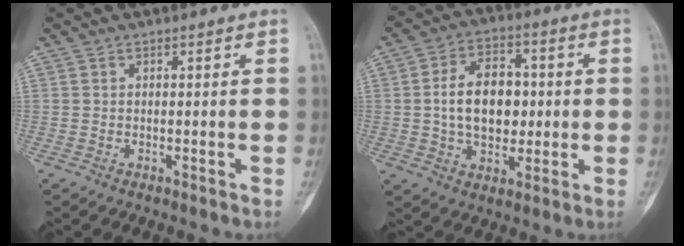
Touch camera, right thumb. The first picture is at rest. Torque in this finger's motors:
{"motor_torque": [1.23, 1.43, 0.83, -0.69, 0.36]}